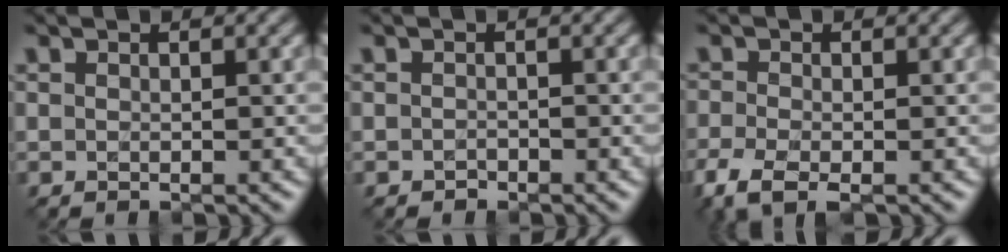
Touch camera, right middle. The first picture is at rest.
{"total": 0.7, "force": [-0.6, 0.3, -0.2], "torque": [0.002, -0.004, -0.012]}
{"total": 4.4, "force": [-3.1, 1.8, 2.7], "torque": [-0.067, -0.016, -0.060]}